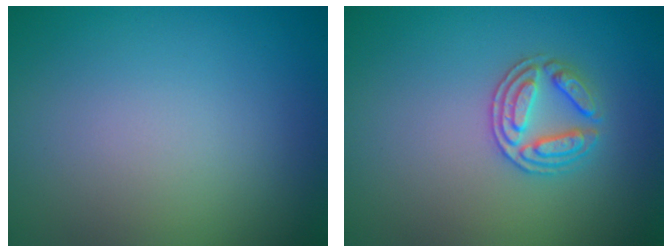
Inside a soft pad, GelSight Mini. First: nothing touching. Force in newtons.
{"total": 2.8, "press": 2.7, "slide": 0.6}